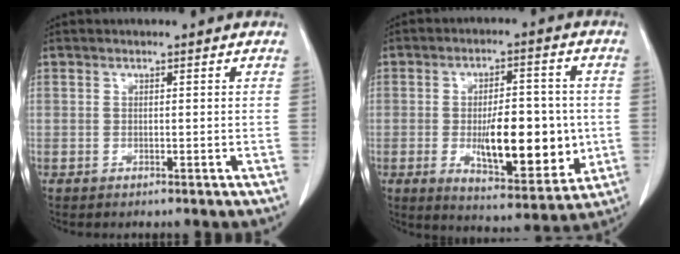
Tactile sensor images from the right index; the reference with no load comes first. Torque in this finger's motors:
{"motor_torque": [0.29, 0.09, 0.28, 0.10]}